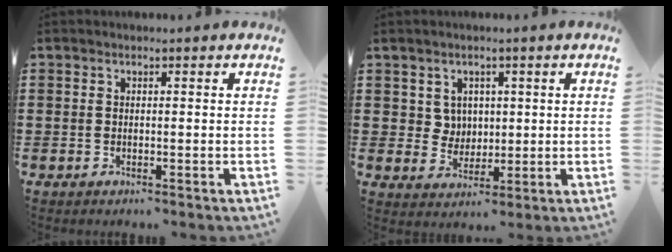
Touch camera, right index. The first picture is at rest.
{"total": 3.9, "force": [1.6, 3.4, 0.8], "torque": [-0.033, 0.010, 0.030]}